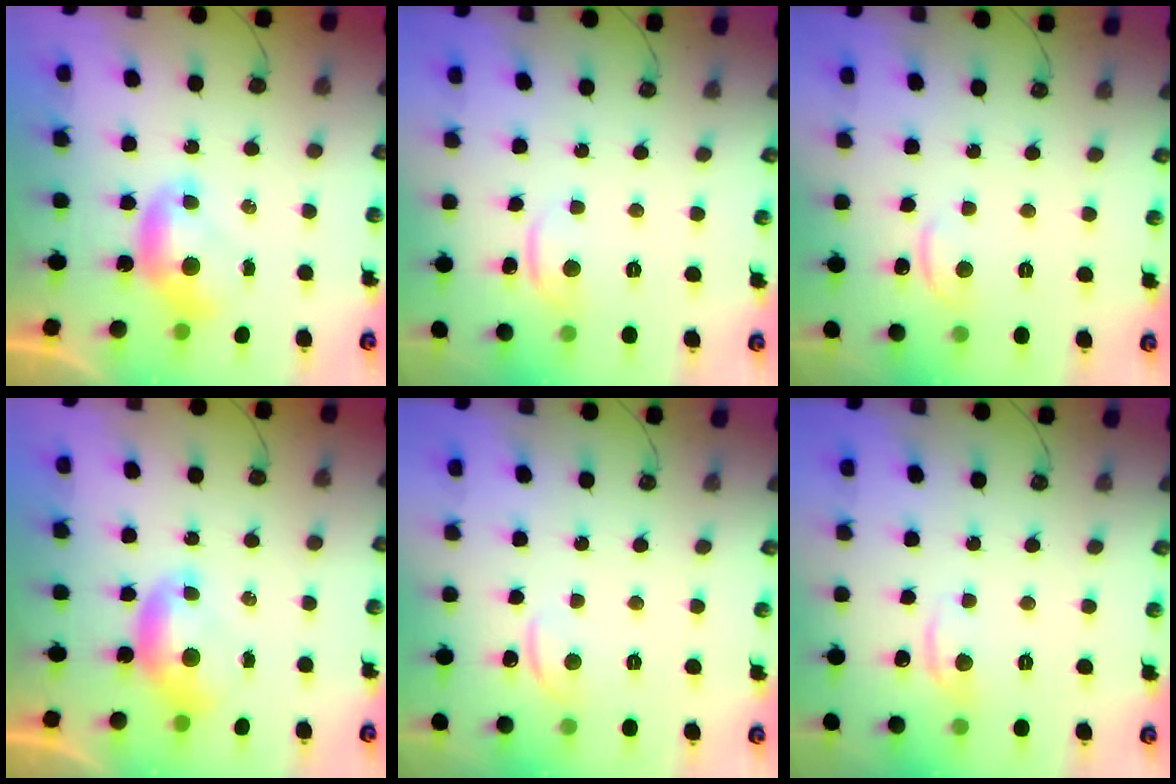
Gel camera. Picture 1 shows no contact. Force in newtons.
{"total": 2.3, "press": 2.2, "slide": 0.4}
{"total": 0.6, "press": 0.2, "slide": 0.6}
{"total": 0.0}
{"total": 1.3, "press": 1.1, "slide": 0.5}
{"total": 2.8, "press": 2.7, "slide": 0.5}